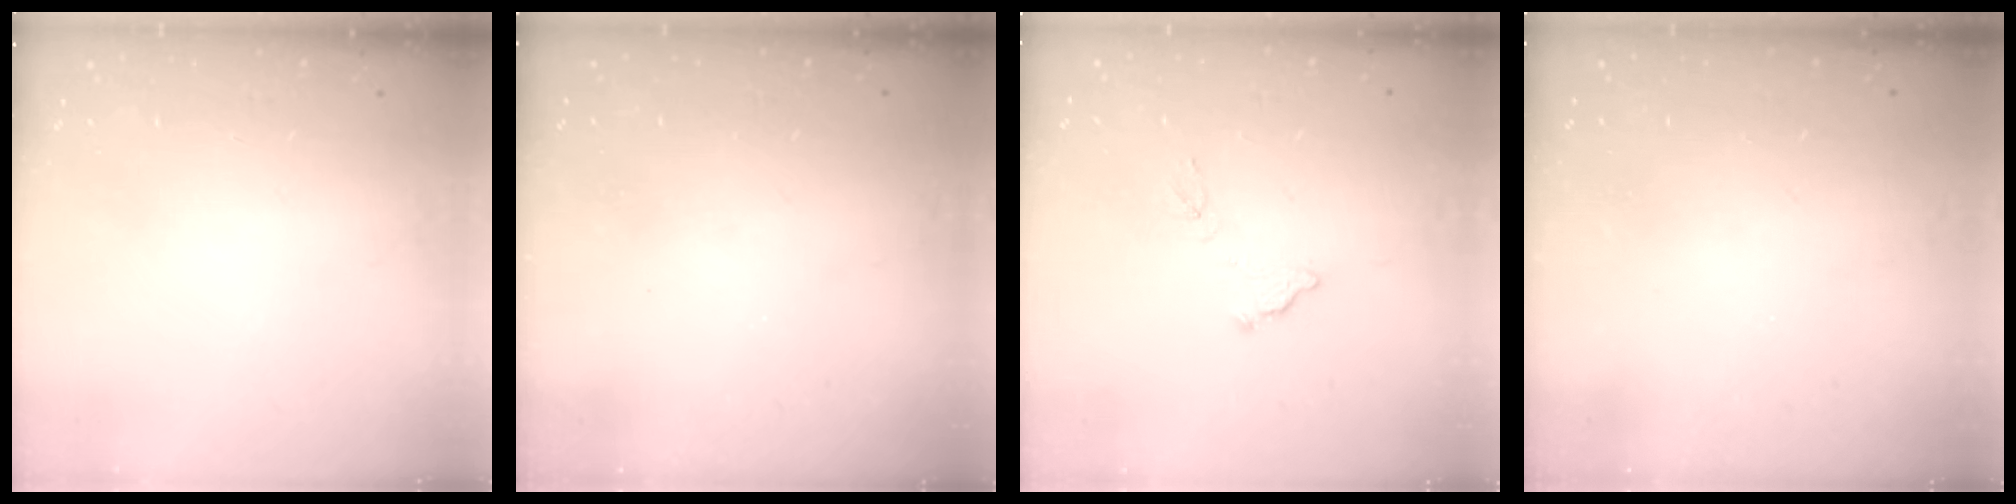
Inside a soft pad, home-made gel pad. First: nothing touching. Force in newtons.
{"total": 3.1, "press": 3.1, "slide": 0.1}
{"total": 7.7, "press": 7.7, "slide": 0.4}
{"total": 3.2, "press": 3.2, "slide": 0.1}